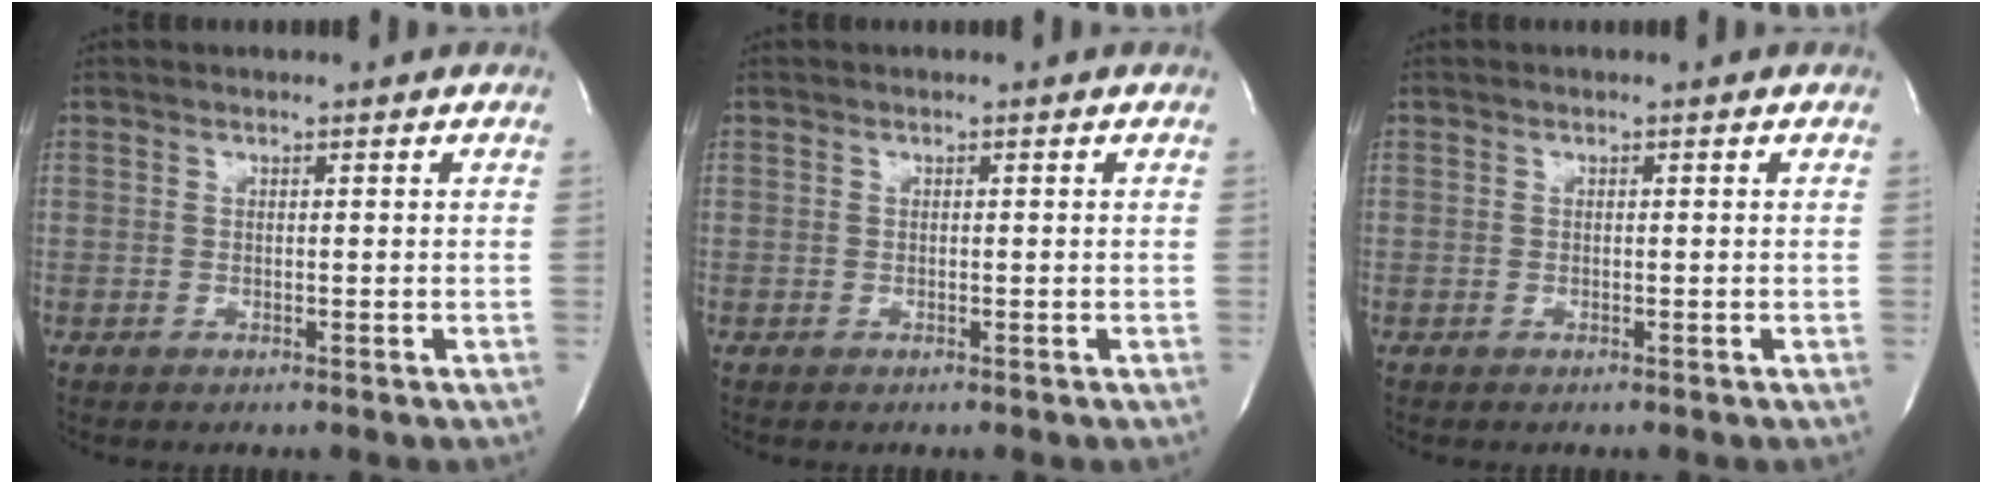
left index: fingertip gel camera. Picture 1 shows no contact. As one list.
[{"total": 0.0}, {"total": 0.0}]